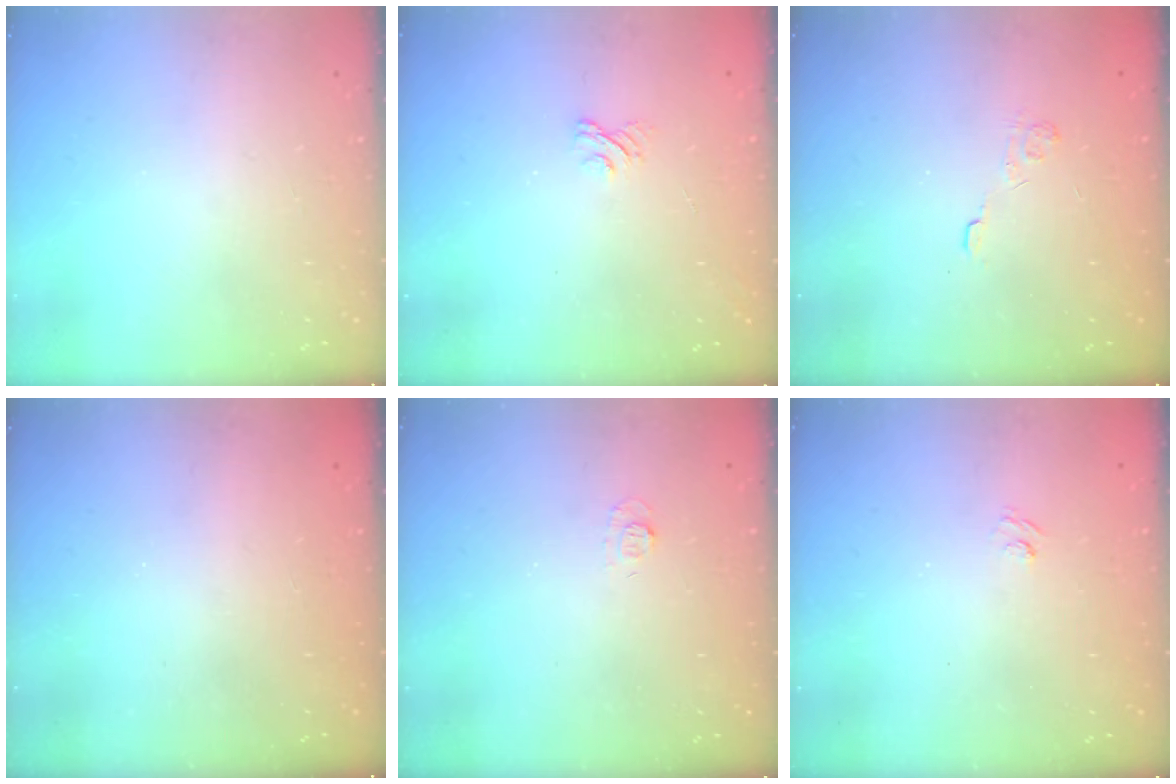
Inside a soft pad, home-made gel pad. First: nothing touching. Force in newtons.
{"total": 2.9, "press": 2.6, "slide": 1.2}
{"total": 2.3, "press": 1.8, "slide": 1.4}
{"total": 2.4, "press": 2.3, "slide": 0.7}
{"total": 3.7, "press": 3.6, "slide": 1.0}
{"total": 2.8, "press": 2.6, "slide": 1.0}